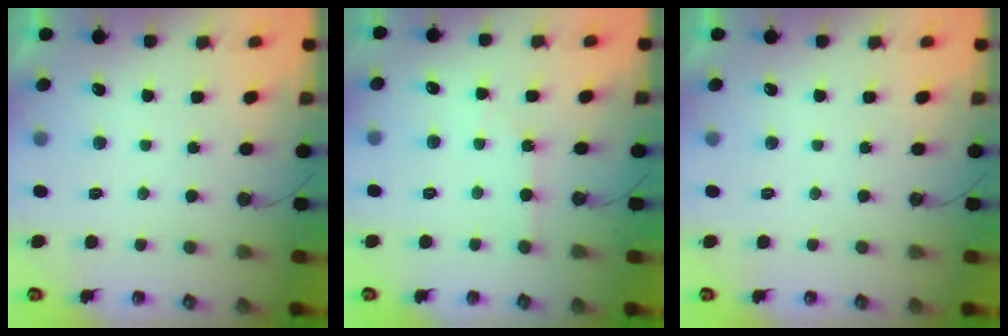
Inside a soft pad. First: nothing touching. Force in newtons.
{"total": 1.6, "press": 1.6, "slide": 0.3}
{"total": 0.0}